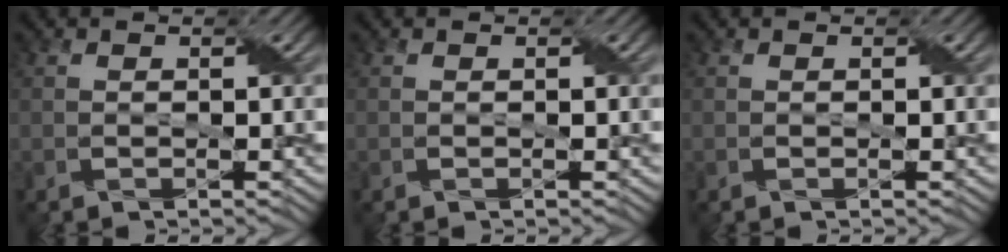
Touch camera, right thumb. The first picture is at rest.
{"total": 0.0}
{"total": 0.0}